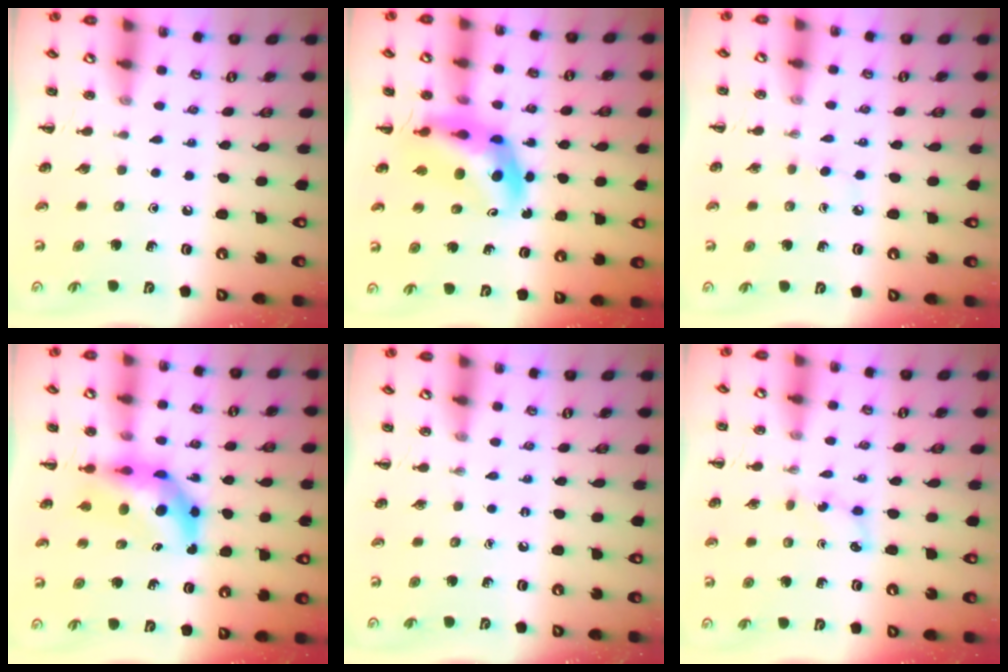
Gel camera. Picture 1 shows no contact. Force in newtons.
{"total": 10.8, "press": 10.2, "slide": 3.3}
{"total": 2.4, "press": 2.2, "slide": 1.0}
{"total": 7.1, "press": 6.7, "slide": 2.3}
{"total": 0.0}
{"total": 3.2, "press": 3.1, "slide": 0.8}